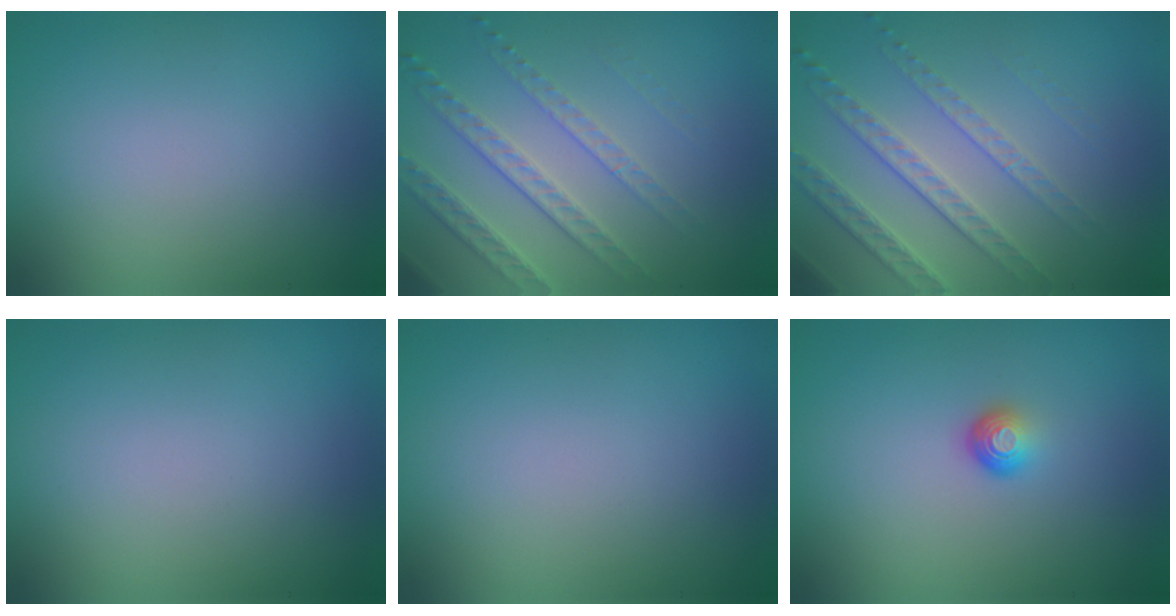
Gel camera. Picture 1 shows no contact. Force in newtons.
{"total": 3.5, "press": 3.1, "slide": 1.7}
{"total": 3.8, "press": 3.4, "slide": 1.5}
{"total": 0.0}
{"total": 0.0}
{"total": 1.6, "press": 1.0, "slide": 1.2}